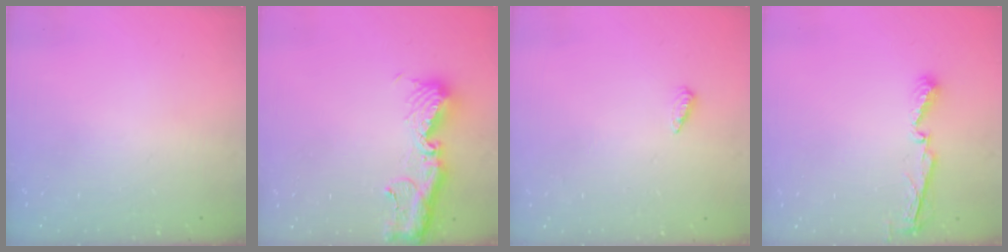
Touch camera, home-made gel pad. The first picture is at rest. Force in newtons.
{"total": 14.1, "press": 14.0, "slide": 1.5}
{"total": 4.1, "press": 4.1, "slide": 0.5}
{"total": 5.1, "press": 5.1, "slide": 0.4}